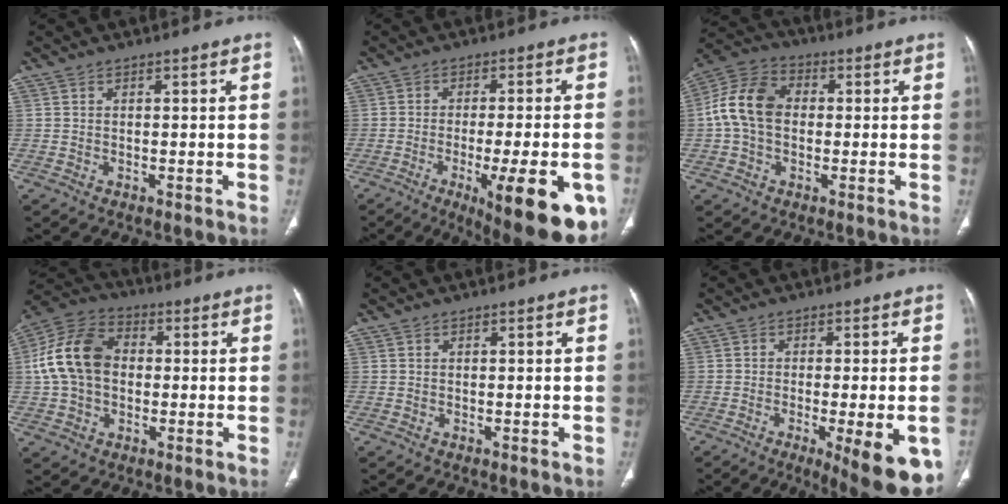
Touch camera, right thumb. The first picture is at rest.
{"total": 19.3, "force": [-8.2, 5.5, 16.6], "torque": [-0.167, 0.000, -0.102]}
{"total": 11.2, "force": [0.2, 8.1, 7.7], "torque": [-0.145, 0.031, -0.006]}
{"total": 13.9, "force": [0.5, 10.1, 9.5], "torque": [-0.177, 0.033, 0.001]}
{"total": 0.0}
{"total": 14.5, "force": [-6.5, 3.8, 12.4], "torque": [-0.122, -0.005, -0.082]}